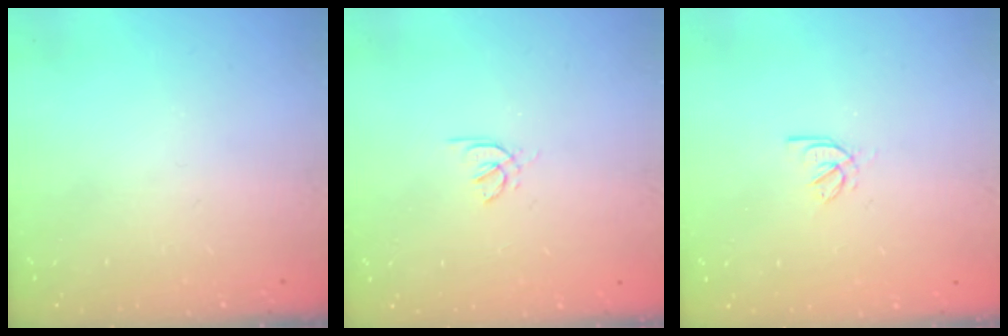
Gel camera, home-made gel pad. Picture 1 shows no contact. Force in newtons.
{"total": 1.2, "press": 1.2, "slide": 0.4}
{"total": 3.2, "press": 3.2, "slide": 0.7}